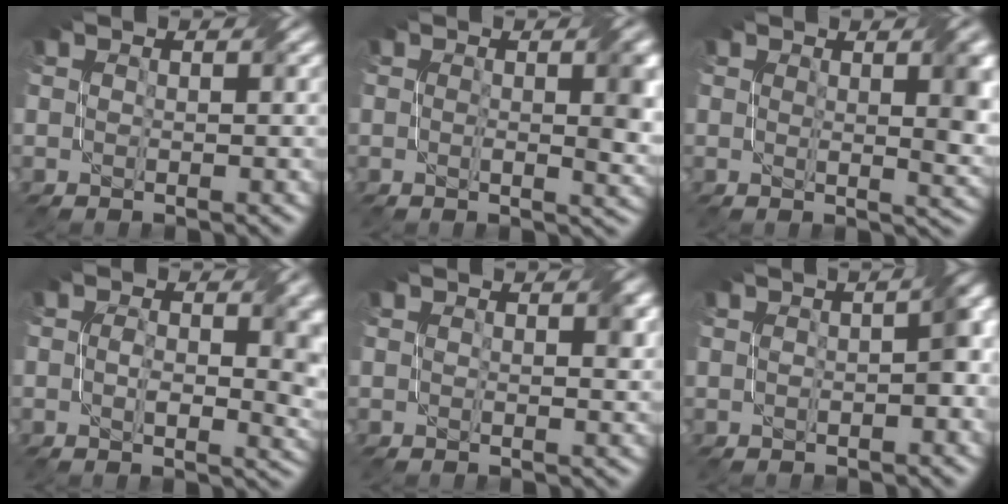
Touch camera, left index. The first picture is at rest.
{"total": 4.1, "force": [0.4, 1.1, 3.9], "torque": [-0.052, 0.001, 0.008]}
{"total": 4.5, "force": [1.4, 1.2, 4.1], "torque": [-0.047, 0.000, 0.023]}
{"total": 6.3, "force": [0.0, 3.3, 5.3], "torque": [-0.071, -0.003, -0.002]}
{"total": 1.2, "force": [0.6, 0.3, 1.0], "torque": [-0.008, -0.001, 0.010]}
{"total": 3.3, "force": [-0.1, 1.0, 3.2], "torque": [-0.045, 0.012, 0.000]}